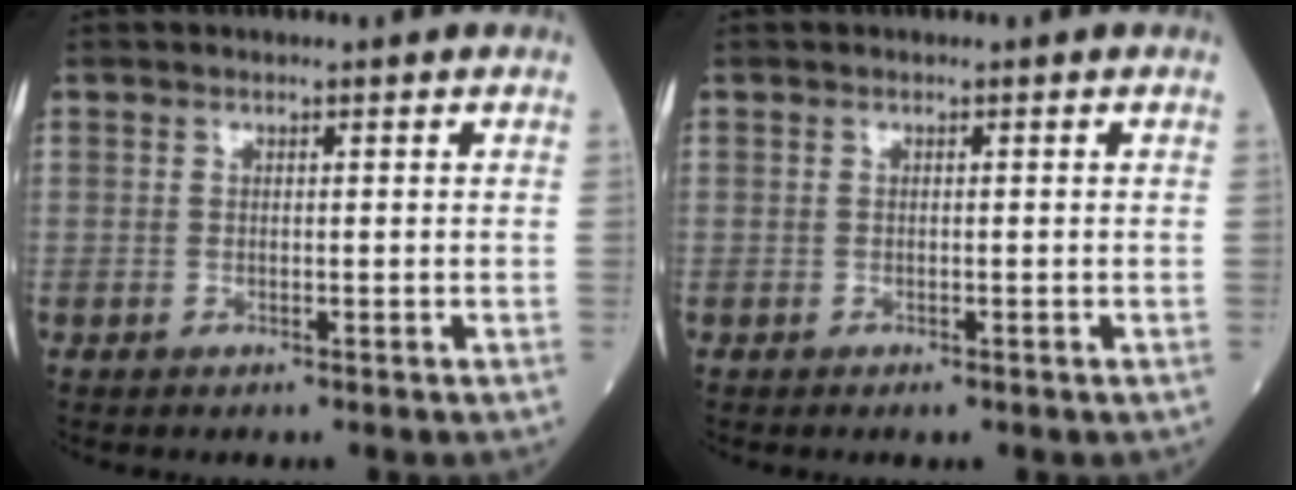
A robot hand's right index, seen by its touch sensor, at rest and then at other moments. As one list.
[{"total": 0.6, "force": [-0.4, 0.2, 0.3], "torque": [-0.003, 0.000, -0.005]}]